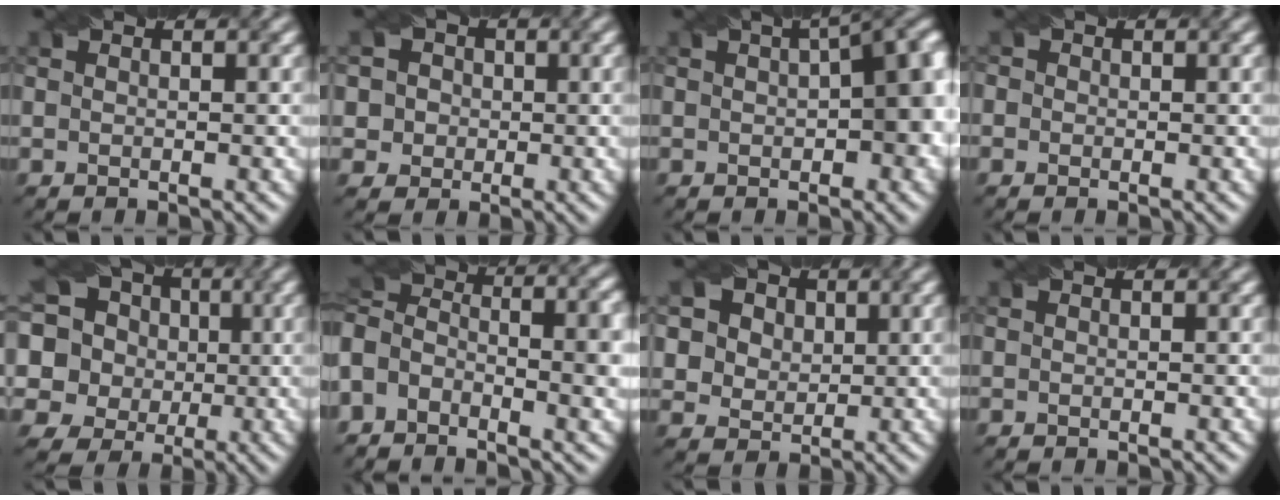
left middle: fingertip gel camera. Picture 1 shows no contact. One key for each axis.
{"total": 5.1, "fx": 1.5, "fy": 4.6, "fz": 1.8, "tx": -0.020, "ty": 0.027, "tz": 0.005}
{"total": 7.7, "fx": 0.6, "fy": 3.7, "fz": 6.8, "tx": -0.070, "ty": 0.015, "tz": 0.007}
{"total": 0.8, "fx": 0.3, "fy": 0.8, "fz": 0.0, "tx": -0.002, "ty": 0.004, "tz": -0.004}
{"total": 12.7, "fx": 2.9, "fy": 11.2, "fz": 5.3, "tx": -0.137, "ty": 0.044, "tz": 0.019}
{"total": 8.9, "fx": -2.5, "fy": 5.4, "fz": 6.6, "tx": -0.115, "ty": 0.004, "tz": -0.056}
{"total": 8.3, "fx": 4.1, "fy": 6.3, "fz": 3.7, "tx": -0.069, "ty": 0.022, "tz": 0.056}
{"total": 0.0}